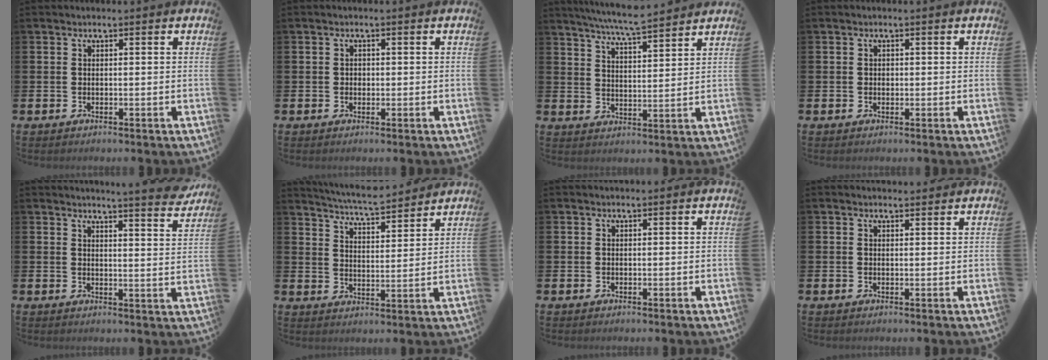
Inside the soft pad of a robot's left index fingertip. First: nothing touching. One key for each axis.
{"total": 0.8, "fx": 0.0, "fy": 0.8, "fz": 0.3, "tx": 0.004, "ty": 0.004, "tz": -0.004}
{"total": 6.7, "fx": 6.4, "fy": -0.1, "fz": 1.8, "tx": -0.047, "ty": -0.037, "tz": 0.113}
{"total": 0.6, "fx": 0.0, "fy": 0.5, "fz": 0.2, "tx": -0.002, "ty": 0.005, "tz": -0.001}
{"total": 5.3, "fx": 5.1, "fy": -0.8, "fz": 1.3, "tx": -0.016, "ty": -0.036, "tz": 0.085}
{"total": 6.1, "fx": 6.0, "fy": 0.3, "fz": 1.1, "tx": -0.035, "ty": -0.038, "tz": 0.104}
{"total": 0.0}
{"total": 1.1, "fx": 1.1, "fy": 0.2, "fz": 0.2, "tx": 0.007, "ty": -0.001, "tz": 0.017}